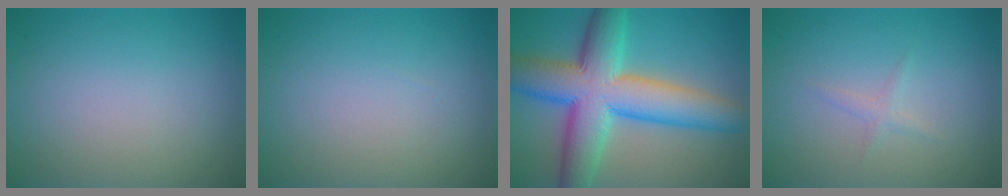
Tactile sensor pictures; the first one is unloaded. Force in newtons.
{"total": 0.0}
{"total": 11.4, "press": 11.4, "slide": 0.1}
{"total": 0.9, "press": 0.9, "slide": 0.1}